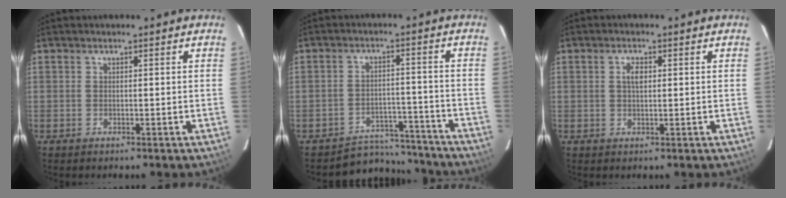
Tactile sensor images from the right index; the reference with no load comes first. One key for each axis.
{"total": 10.0, "fx": -9.1, "fy": 4.1, "fz": -0.3, "tx": 0.001, "ty": 0.048, "tz": -0.122}
{"total": 2.2, "fx": 0.5, "fy": 1.1, "fz": 1.8, "tx": -0.034, "ty": 0.005, "tz": 0.009}